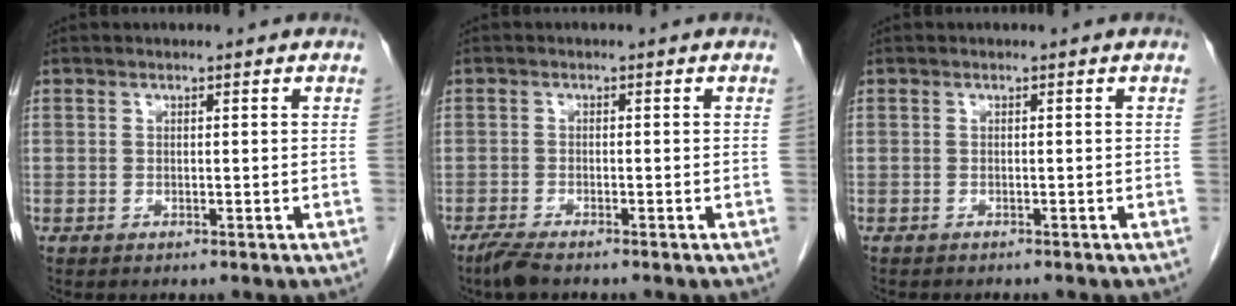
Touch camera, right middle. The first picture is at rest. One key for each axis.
{"total": 2.6, "fx": -2.1, "fy": 0.3, "fz": 1.4, "tx": -0.038, "ty": -0.008, "tz": -0.042}
{"total": 2.8, "fx": -2.4, "fy": 0.7, "fz": 1.1, "tx": -0.020, "ty": -0.005, "tz": -0.026}